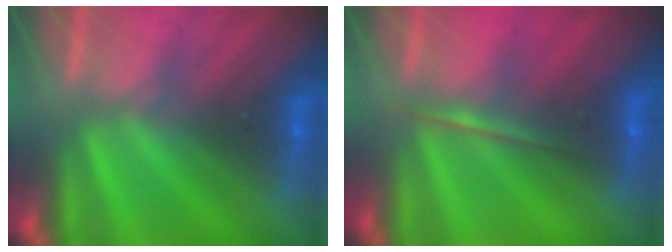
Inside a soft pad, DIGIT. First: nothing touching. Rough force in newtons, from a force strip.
{"total": 1.7}